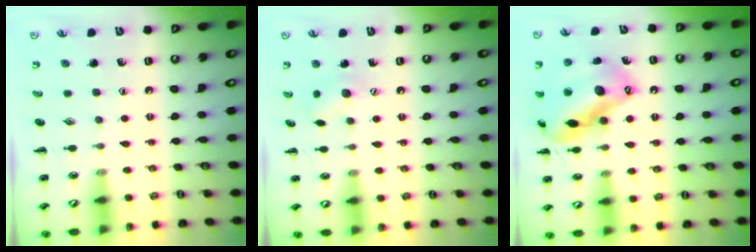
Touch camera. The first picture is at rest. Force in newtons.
{"total": 7.2, "press": 7.2, "slide": 0.4}
{"total": 17.9, "press": 17.7, "slide": 2.8}